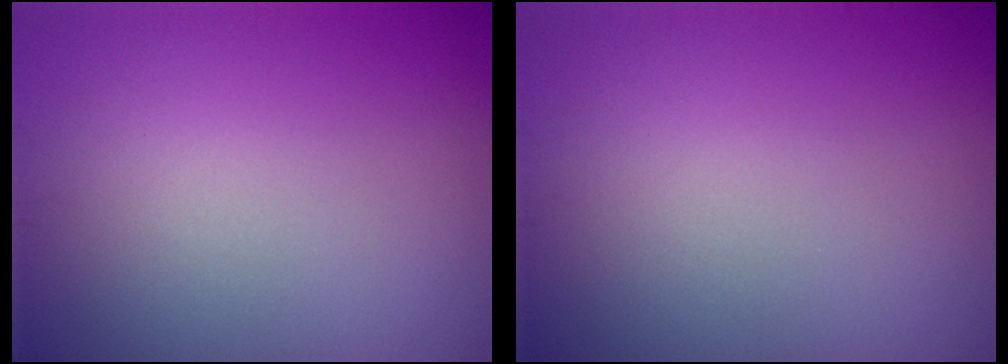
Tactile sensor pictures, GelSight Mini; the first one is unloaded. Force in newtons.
{"total": 0.0}